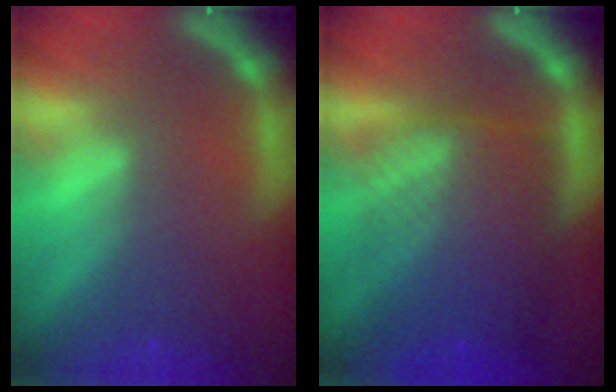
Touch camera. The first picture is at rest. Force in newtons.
{"total": 9.5}